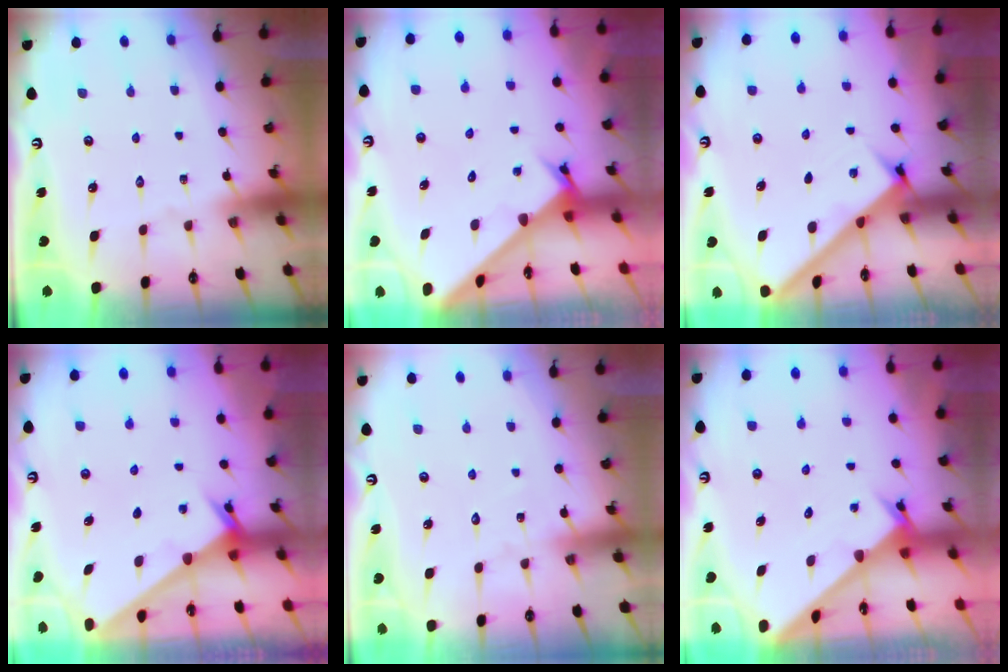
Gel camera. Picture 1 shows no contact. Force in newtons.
{"total": 2.6, "press": 2.6, "slide": 0.3}
{"total": 2.7, "press": 2.6, "slide": 0.4}
{"total": 2.4, "press": 2.4, "slide": 0.2}
{"total": 2.8, "press": 2.8, "slide": 0.3}
{"total": 2.4, "press": 2.4, "slide": 0.2}